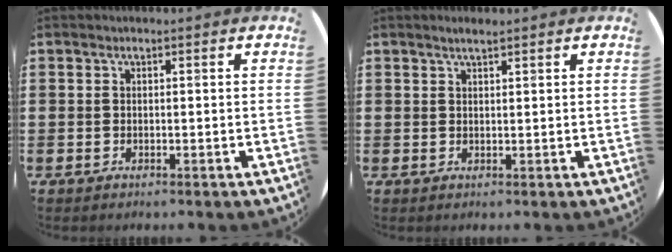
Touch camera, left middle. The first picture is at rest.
{"total": 1.3, "force": [1.1, 0.1, 0.7], "torque": [-0.013, 0.003, 0.020]}